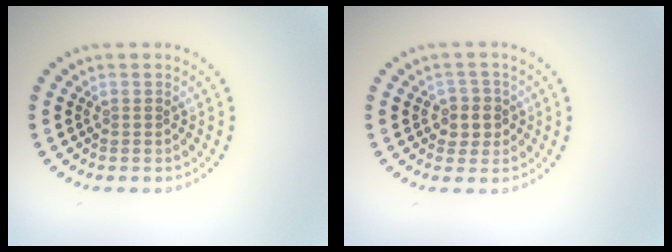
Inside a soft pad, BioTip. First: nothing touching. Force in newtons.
{"total": 2.1, "press": 2.0, "slide": 0.7}